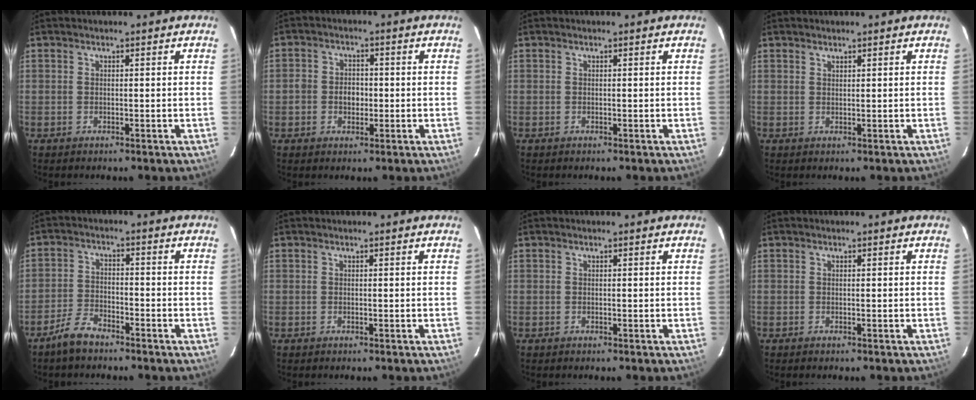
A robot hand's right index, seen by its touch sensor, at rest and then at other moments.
{"total": 4.1, "force": [-1.0, 3.5, 2.0], "torque": [-0.041, 0.011, -0.018]}
{"total": 0.0}
{"total": 0.7, "force": [0.6, 0.2, 0.1], "torque": [-0.002, 0.002, 0.013]}
{"total": 5.3, "force": [-4.3, 2.1, 2.3], "torque": [-0.064, 0.007, -0.084]}
{"total": 0.0}
{"total": 0.0}
{"total": 0.0}